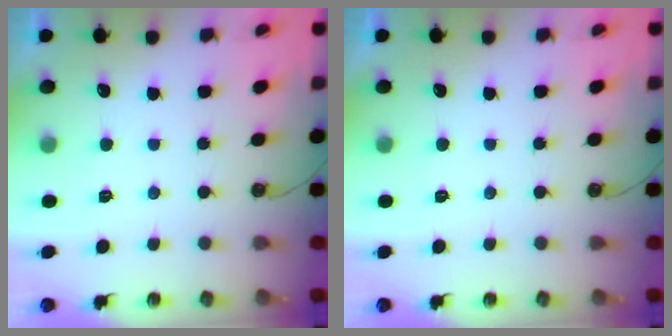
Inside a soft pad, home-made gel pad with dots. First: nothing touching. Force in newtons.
{"total": 0.0}